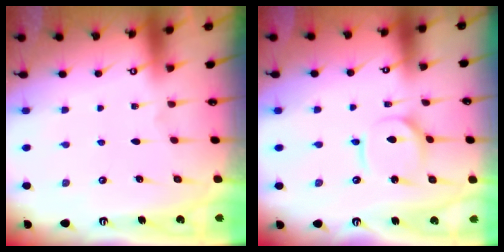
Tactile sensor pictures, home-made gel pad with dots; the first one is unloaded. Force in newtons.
{"total": 5.5, "press": 5.5, "slide": 0.5}